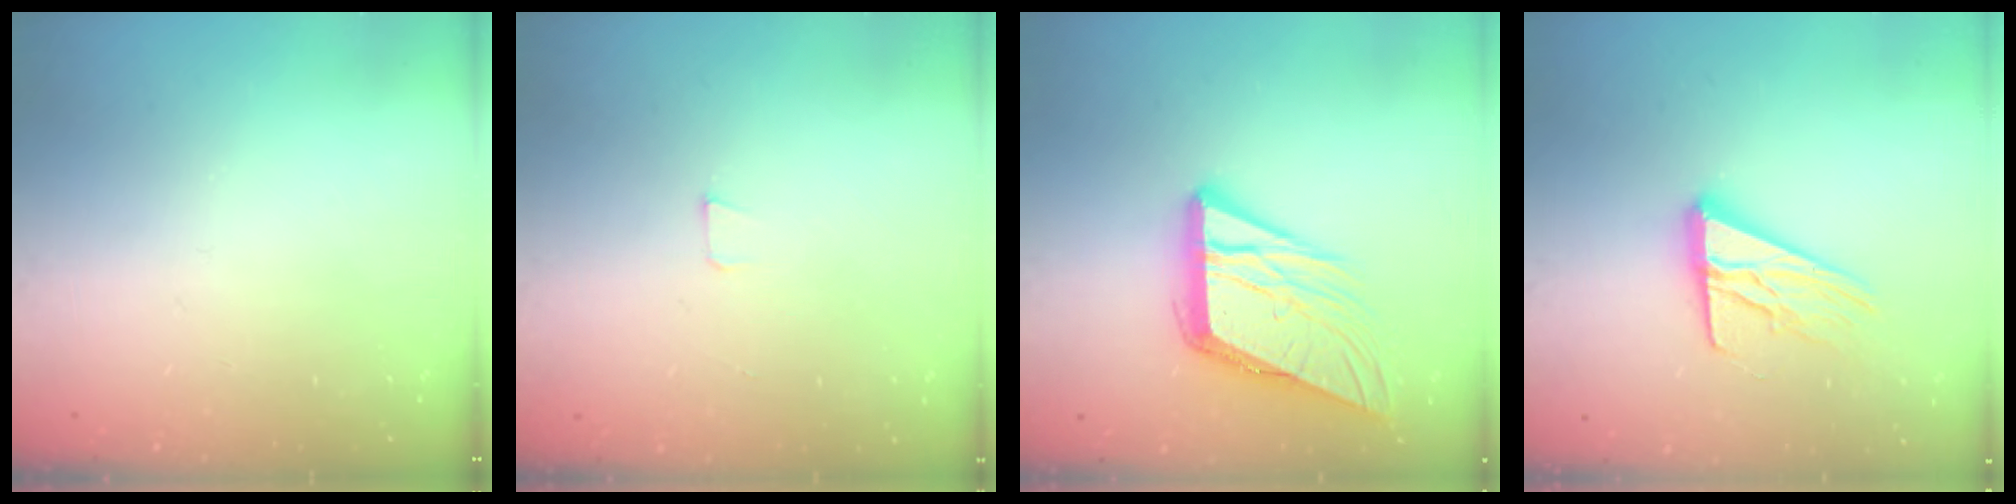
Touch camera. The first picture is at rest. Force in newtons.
{"total": 3.3, "press": 2.0, "slide": 2.6}
{"total": 15.2, "press": 15.0, "slide": 2.6}
{"total": 15.9, "press": 15.6, "slide": 2.7}